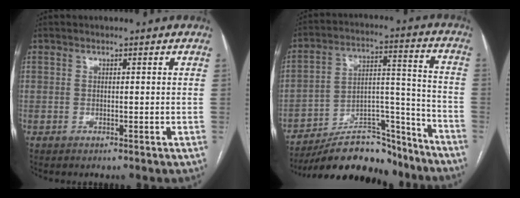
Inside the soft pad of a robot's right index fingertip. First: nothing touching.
{"total": 19.9, "force": [-17.8, 5.7, 6.9], "torque": [-0.106, 0.031, -0.282]}